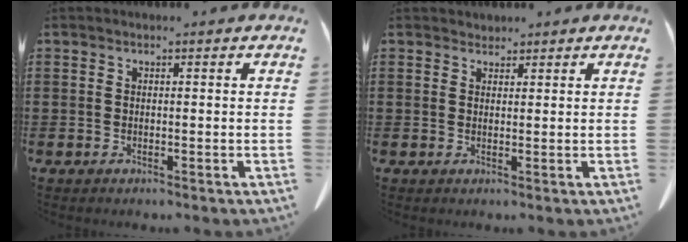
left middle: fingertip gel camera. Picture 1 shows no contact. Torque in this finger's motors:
{"motor_torque": [-0.04, 0.08, -0.03, -0.02]}